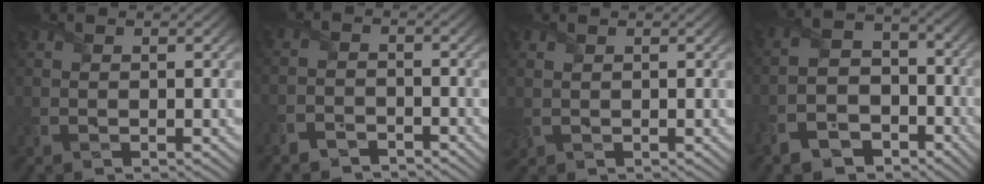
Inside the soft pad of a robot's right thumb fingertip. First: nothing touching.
{"total": 2.9, "force": [-2.8, 0.7, 0.2], "torque": [-0.003, 0.000, -0.065]}
{"total": 1.1, "force": [0.4, 0.9, 0.5], "torque": [-0.019, -0.001, 0.009]}
{"total": 8.5, "force": [-5.7, 4.9, 4.1], "torque": [-0.086, -0.012, -0.114]}